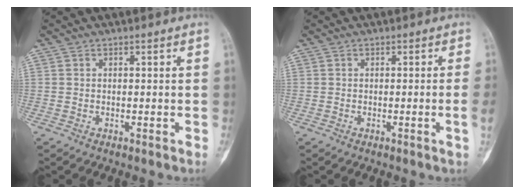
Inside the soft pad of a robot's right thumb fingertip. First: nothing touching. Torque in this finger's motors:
{"motor_torque": [-0.43, -0.12, 0.03, 0.06, -0.01]}